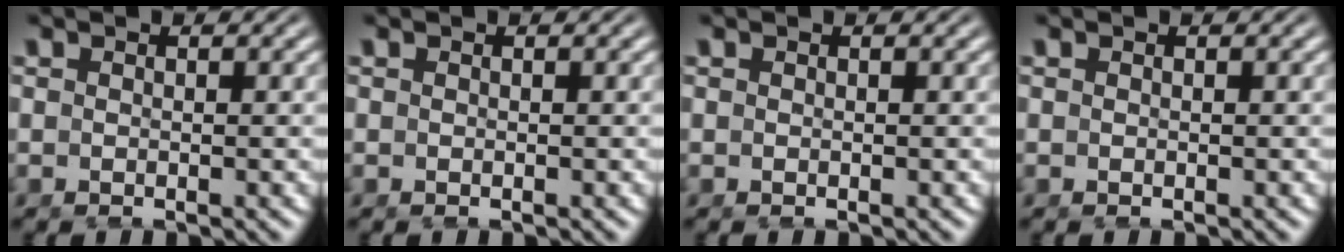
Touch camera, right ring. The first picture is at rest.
{"total": 0.0}
{"total": 0.0}
{"total": 0.0}